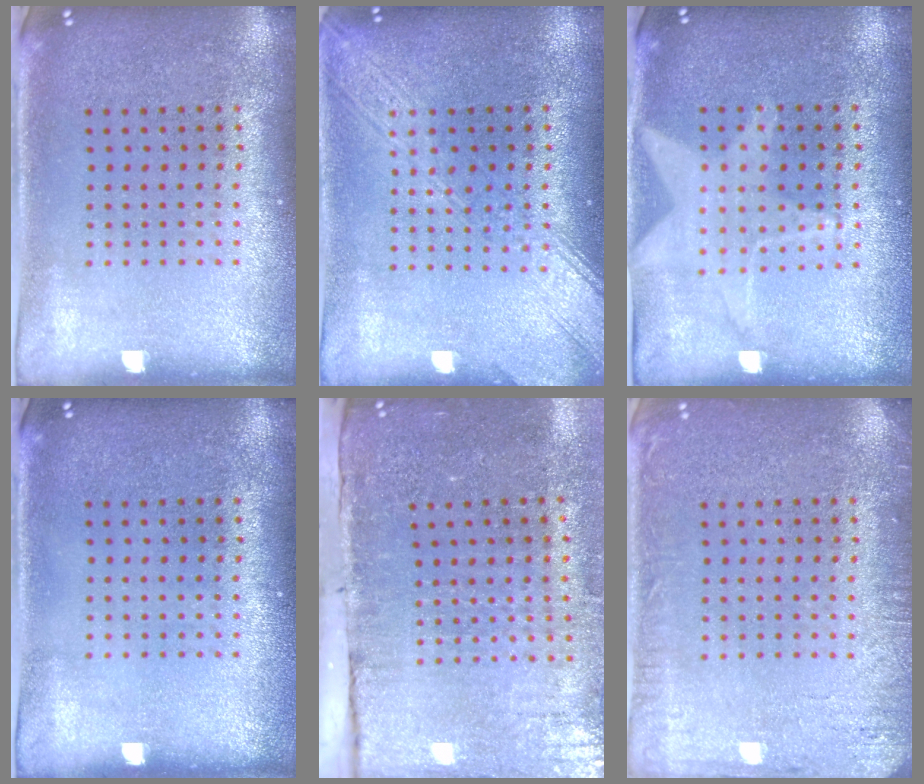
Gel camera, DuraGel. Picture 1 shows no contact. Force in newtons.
{"total": 3.3, "press": 3.2, "slide": 0.4}
{"total": 0.5, "press": 0.5, "slide": 0.0}
{"total": 0.0}
{"total": 4.5, "press": 3.8, "slide": 2.5}
{"total": 2.9, "press": 2.8, "slide": 0.4}